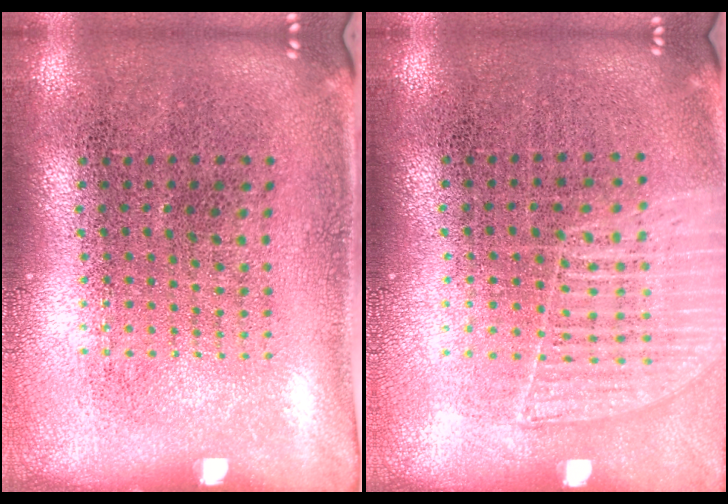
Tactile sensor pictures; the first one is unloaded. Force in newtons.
{"total": 1.2, "press": 1.2, "slide": 0.2}